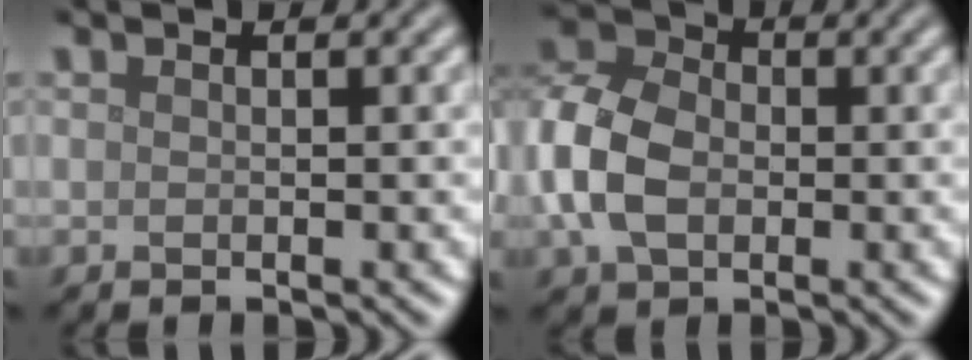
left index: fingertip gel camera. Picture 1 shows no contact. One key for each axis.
{"total": 7.7, "fx": -0.9, "fy": 5.7, "fz": 5.1, "tx": -0.131, "ty": 0.007, "tz": -0.031}